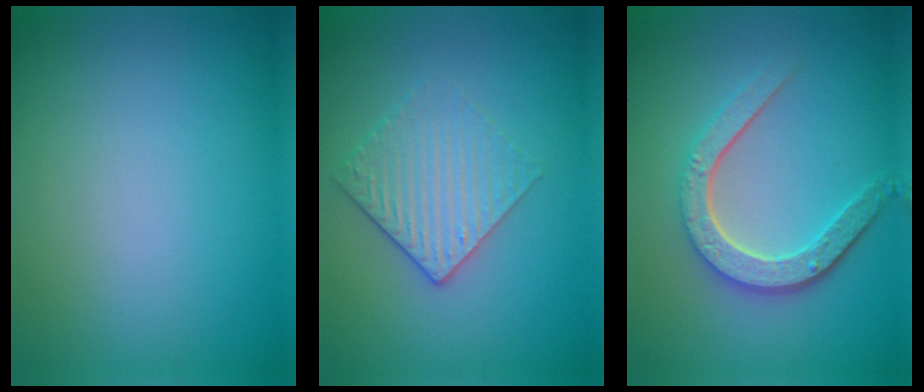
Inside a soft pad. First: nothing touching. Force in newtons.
{"total": 3.2, "press": 2.6, "slide": 1.8}
{"total": 4.7, "press": 3.5, "slide": 3.1}